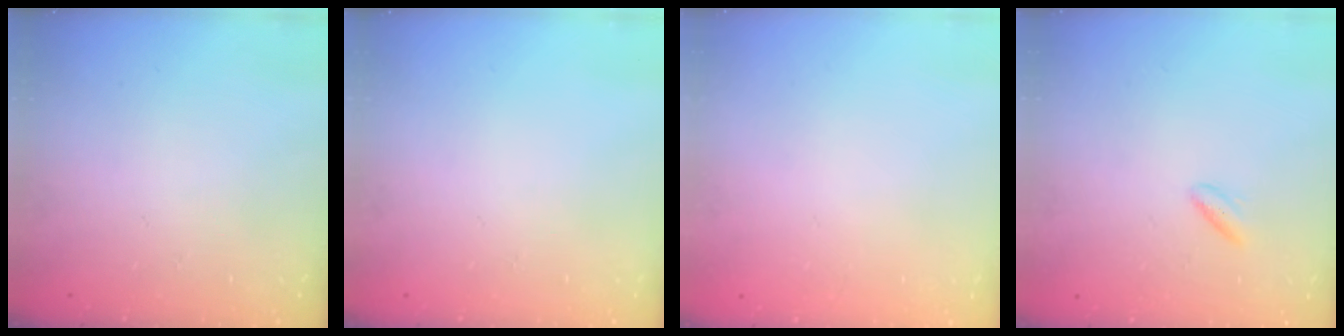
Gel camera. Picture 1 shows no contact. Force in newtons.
{"total": 0.0}
{"total": 2.2, "press": 2.2, "slide": 0.1}
{"total": 2.4, "press": 2.2, "slide": 1.0}